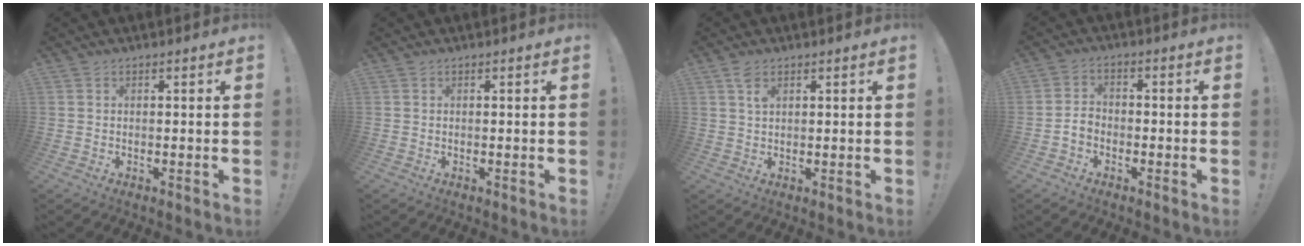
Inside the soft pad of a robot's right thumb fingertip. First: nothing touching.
{"total": 0.0}
{"total": 2.8, "force": [1.5, 1.3, 2.0], "torque": [-0.034, -0.002, 0.026]}
{"total": 4.0, "force": [-2.1, 2.8, 1.9], "torque": [-0.036, 0.010, -0.039]}